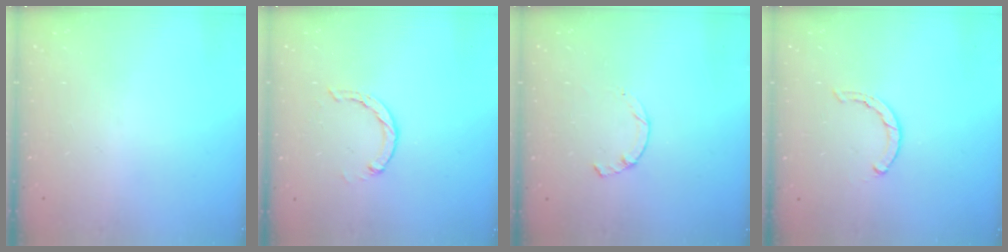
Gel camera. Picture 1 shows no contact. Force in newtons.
{"total": 2.7, "press": 2.7, "slide": 0.5}
{"total": 1.7, "press": 1.6, "slide": 0.4}
{"total": 0.5, "press": 0.5, "slide": 0.2}